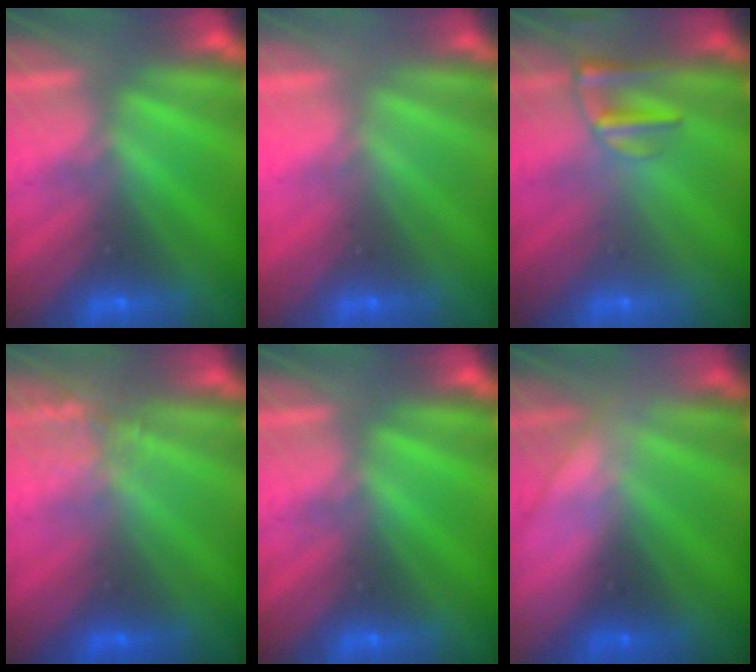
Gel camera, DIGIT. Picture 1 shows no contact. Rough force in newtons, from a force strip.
{"total": 3.0}
{"total": 2.4}
{"total": 2.7}
{"total": 0.0}
{"total": 3.0}